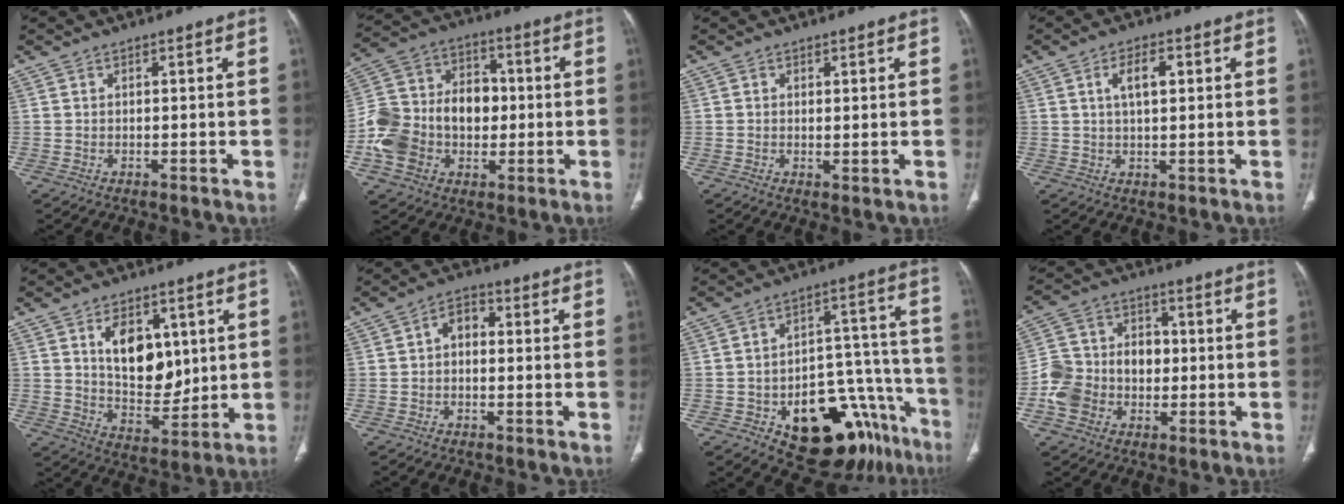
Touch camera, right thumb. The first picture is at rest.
{"total": 18.5, "force": [-2.4, 13.8, 12.1], "torque": [-0.204, 0.040, -0.038]}
{"total": 1.1, "force": [0.1, 0.4, 1.0], "torque": [-0.025, -0.007, 0.004]}
{"total": 5.0, "force": [1.4, 2.3, 4.2], "torque": [-0.072, 0.004, 0.023]}
{"total": 12.6, "force": [3.6, 7.9, 9.1], "torque": [-0.102, -0.028, 0.072]}
{"total": 4.1, "force": [-0.1, 2.9, 3.0], "torque": [-0.034, 0.016, -0.014]}
{"total": 23.3, "force": [-12.7, 11.9, 15.4], "torque": [-0.124, 0.103, -0.170]}
{"total": 12.3, "force": [-2.1, 9.9, 6.9], "torque": [-0.103, 0.039, -0.043]}